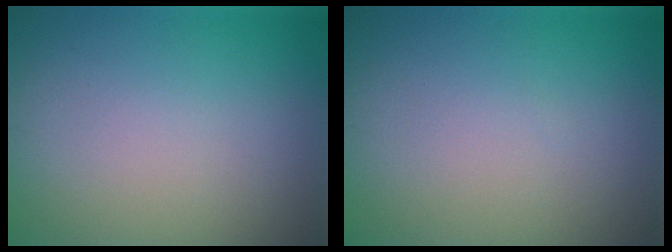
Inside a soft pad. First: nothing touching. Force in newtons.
{"total": 0.0}